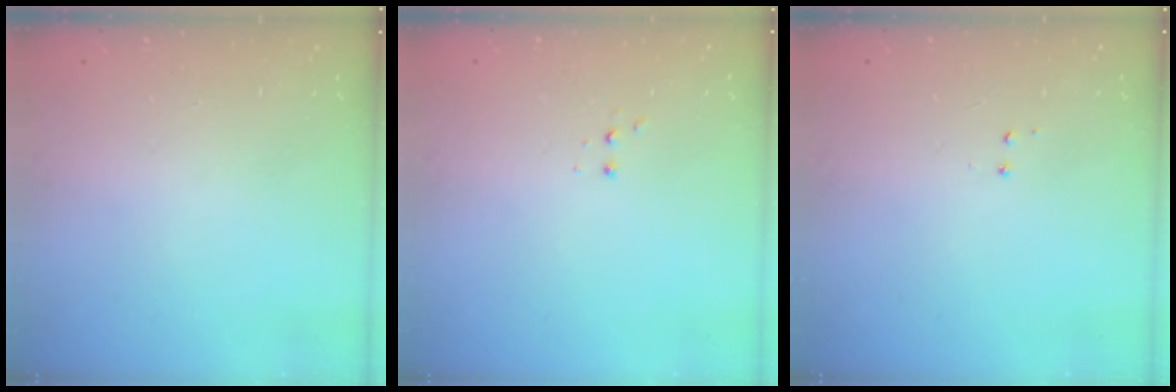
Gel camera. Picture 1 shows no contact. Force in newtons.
{"total": 2.8, "press": 2.8, "slide": 0.5}
{"total": 3.5, "press": 3.5, "slide": 0.5}